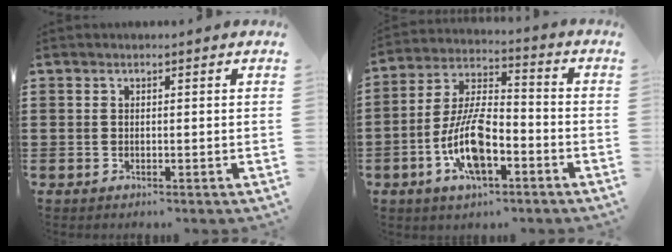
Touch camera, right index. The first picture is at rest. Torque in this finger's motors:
{"motor_torque": [2.14, 0.00, 1.05, 0.21]}